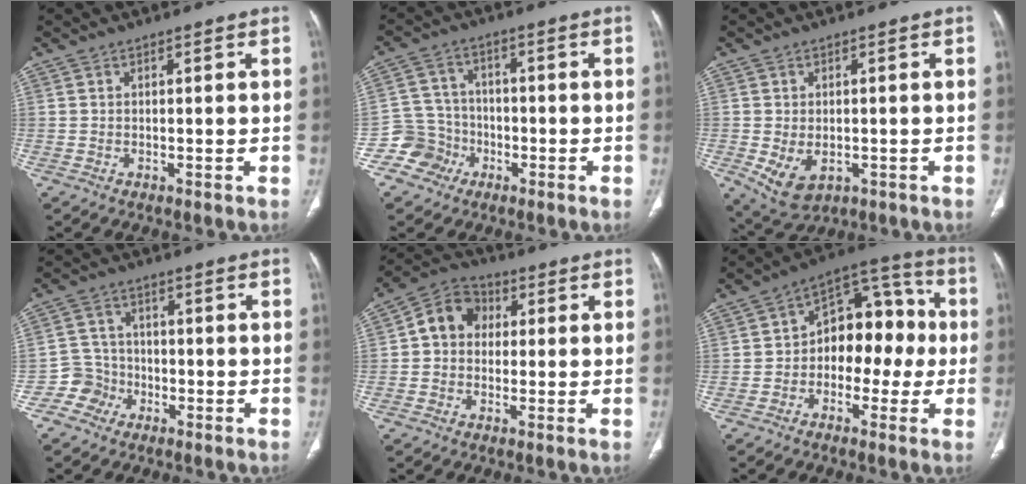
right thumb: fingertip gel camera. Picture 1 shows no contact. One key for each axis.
{"total": 7.1, "fx": -3.5, "fy": 6.2, "fz": 0.0, "tx": 0.036, "ty": 0.036, "tz": -0.068}
{"total": 6.9, "fx": -1.6, "fy": 4.6, "fz": 4.9, "tx": -0.083, "ty": -0.003, "tz": -0.009}
{"total": 5.0, "fx": -2.5, "fy": 4.3, "fz": -0.3, "tx": 0.035, "ty": 0.025, "tz": -0.054}
{"total": 8.3, "fx": 0.8, "fy": 7.0, "fz": 4.3, "tx": -0.052, "ty": 0.022, "tz": 0.000}
{"total": 14.1, "fx": -0.8, "fy": 9.4, "fz": 10.5, "tx": -0.098, "ty": 0.055, "tz": -0.024}